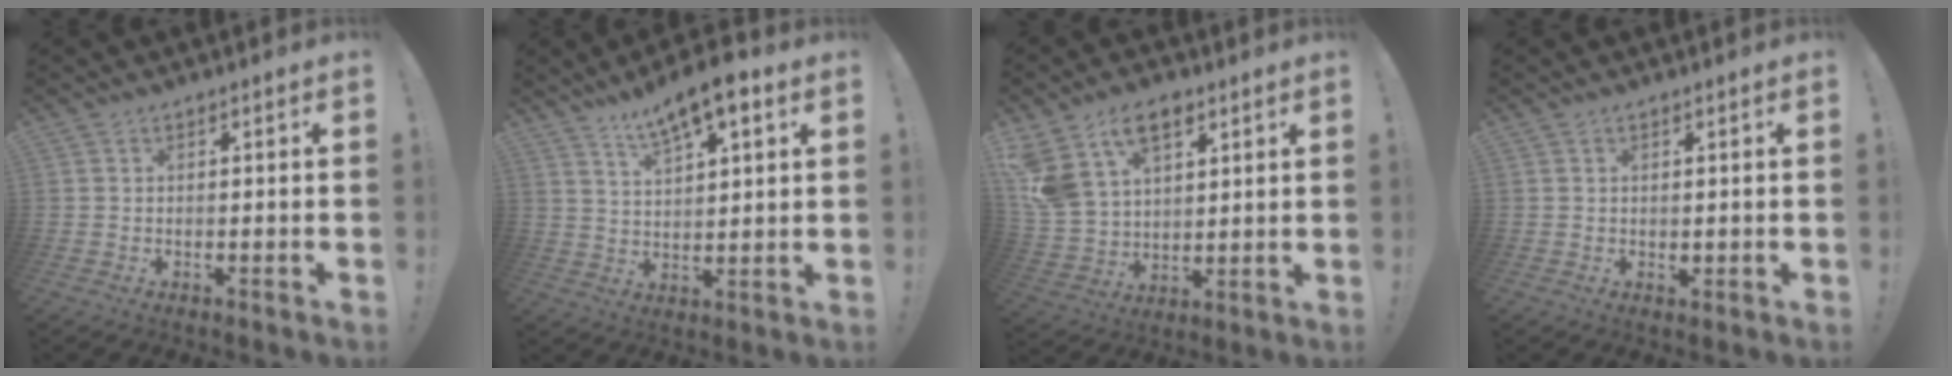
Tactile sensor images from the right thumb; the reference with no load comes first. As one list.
[{"total": 10.2, "force": [6.9, 2.9, 6.9], "torque": [-0.117, -0.033, 0.119]}, {"total": 15.3, "force": [8.5, 9.6, 8.4], "torque": [-0.169, -0.042, 0.162]}, {"total": 0.9, "force": [0.4, 0.7, 0.4], "torque": [-0.002, -0.001, 0.007]}]